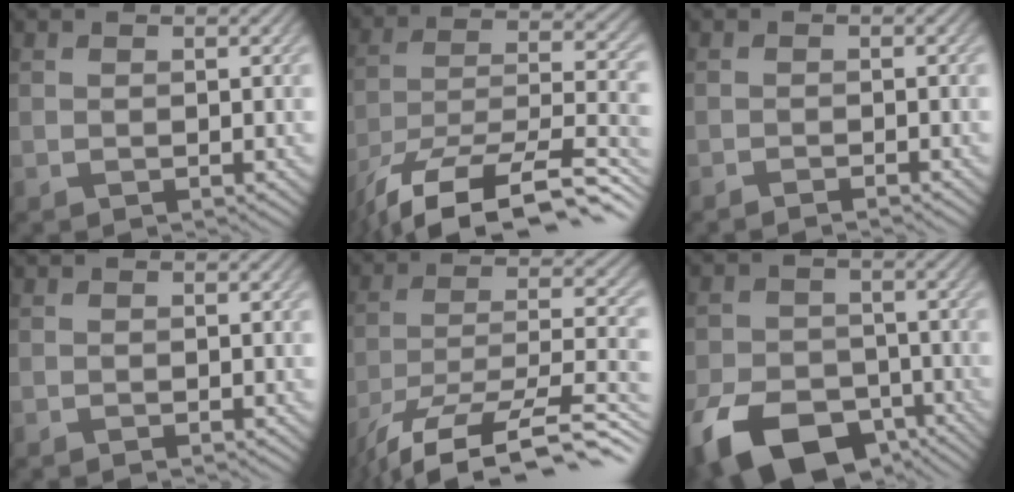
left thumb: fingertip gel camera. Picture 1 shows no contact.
{"total": 16.3, "force": [-11.6, 5.4, 10.1], "torque": [-0.207, -0.022, -0.185]}
{"total": 1.0, "force": [-0.9, 0.0, 0.5], "torque": [-0.006, 0.000, -0.018]}
{"total": 0.0}
{"total": 14.7, "force": [-10.6, 4.3, 9.3], "torque": [-0.191, -0.007, -0.178]}
{"total": 12.6, "force": [-7.4, 7.6, 6.9], "torque": [-0.148, -0.035, -0.130]}